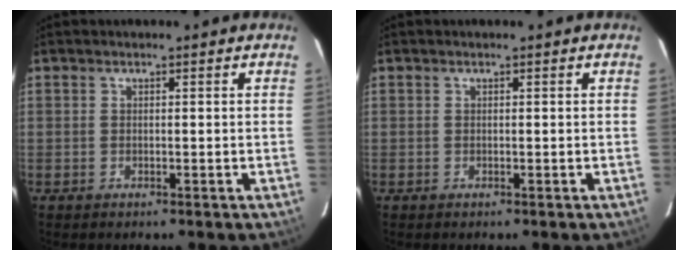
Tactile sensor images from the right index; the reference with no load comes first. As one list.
[{"total": 0.0}]